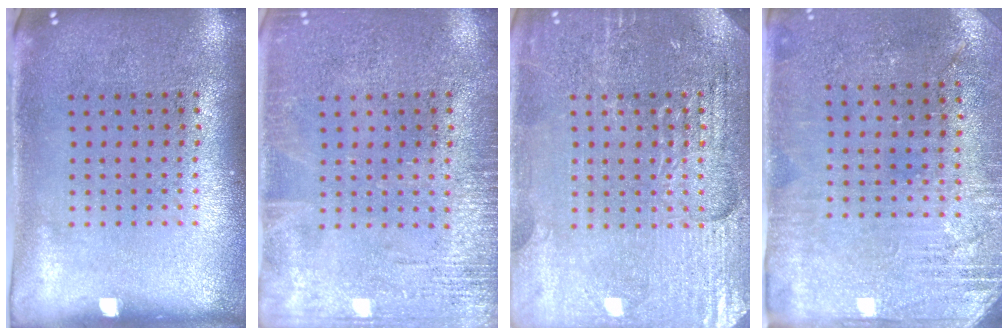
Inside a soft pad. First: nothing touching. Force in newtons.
{"total": 2.4, "press": 2.4, "slide": 0.3}
{"total": 4.0, "press": 3.9, "slide": 1.0}
{"total": 2.8, "press": 2.5, "slide": 1.2}